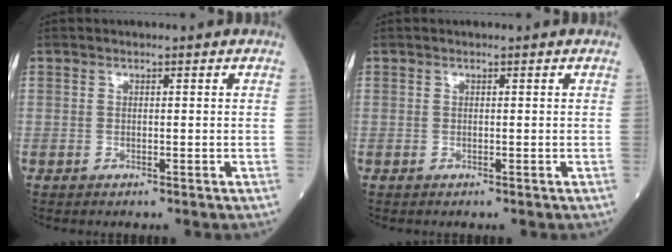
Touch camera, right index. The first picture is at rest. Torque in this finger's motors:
{"motor_torque": [0.02, 0.00, 0.00, 0.00]}